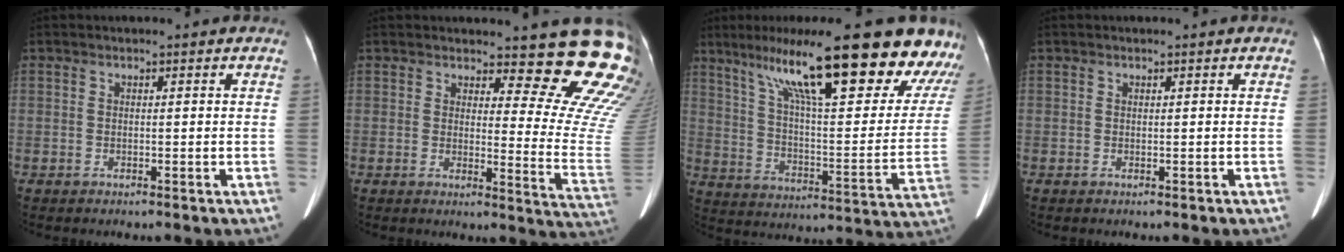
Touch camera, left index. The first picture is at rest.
{"total": 15.4, "force": [14.0, 2.3, 6.0], "torque": [-0.046, -0.120, 0.132]}
{"total": 27.8, "force": [20.0, 4.2, 18.8], "torque": [-0.262, 0.015, 0.285]}
{"total": 0.0}